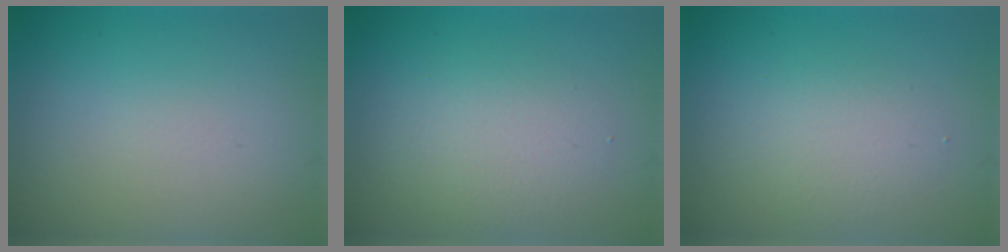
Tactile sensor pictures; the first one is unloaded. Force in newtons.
{"total": 3.2, "press": 3.2, "slide": 0.1}
{"total": 2.4, "press": 2.4, "slide": 0.1}